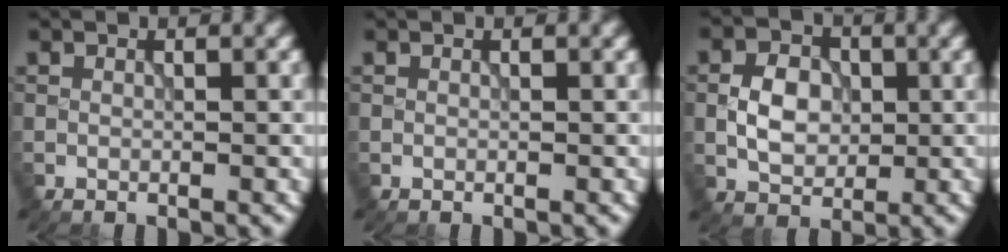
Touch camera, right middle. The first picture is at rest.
{"total": 0.0}
{"total": 4.0, "force": [-0.1, 2.9, 2.7], "torque": [-0.048, 0.002, -0.006]}